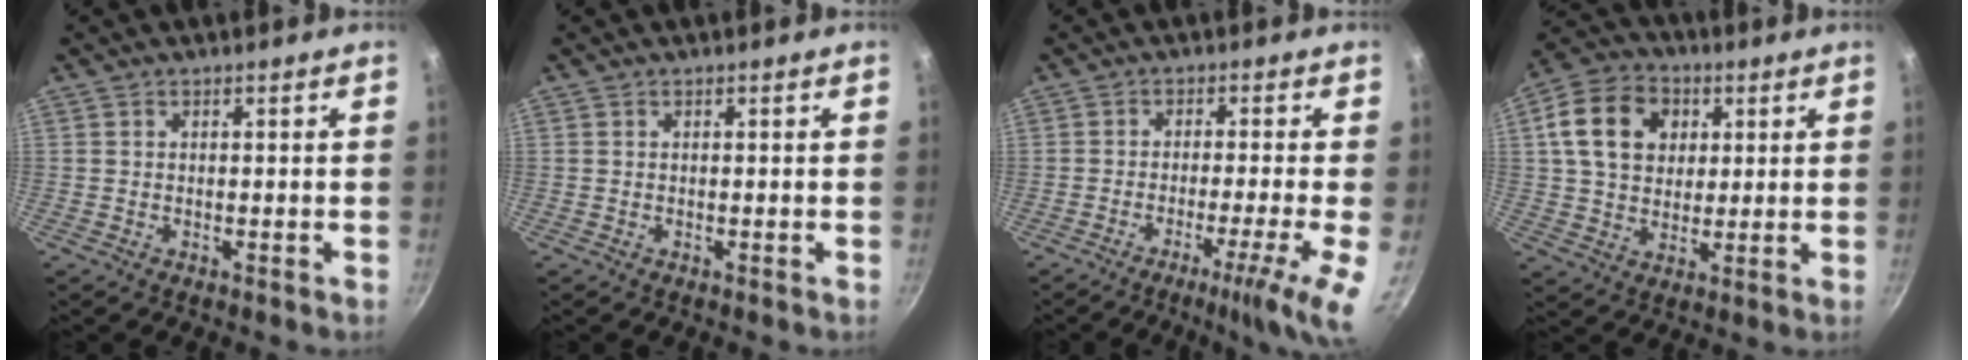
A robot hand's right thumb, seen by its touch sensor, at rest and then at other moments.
{"total": 0.0}
{"total": 8.6, "force": [-3.2, 0.0, 8.0], "torque": [-0.124, 0.006, -0.051]}
{"total": 13.8, "force": [3.7, 10.7, 7.8], "torque": [-0.120, 0.007, 0.052]}